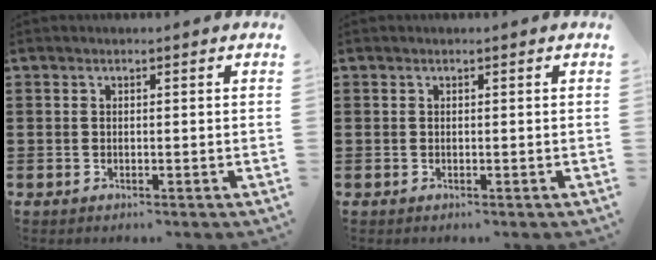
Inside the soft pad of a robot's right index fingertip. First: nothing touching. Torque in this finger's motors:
{"motor_torque": [0.67, 0.66, 0.00, 0.00]}